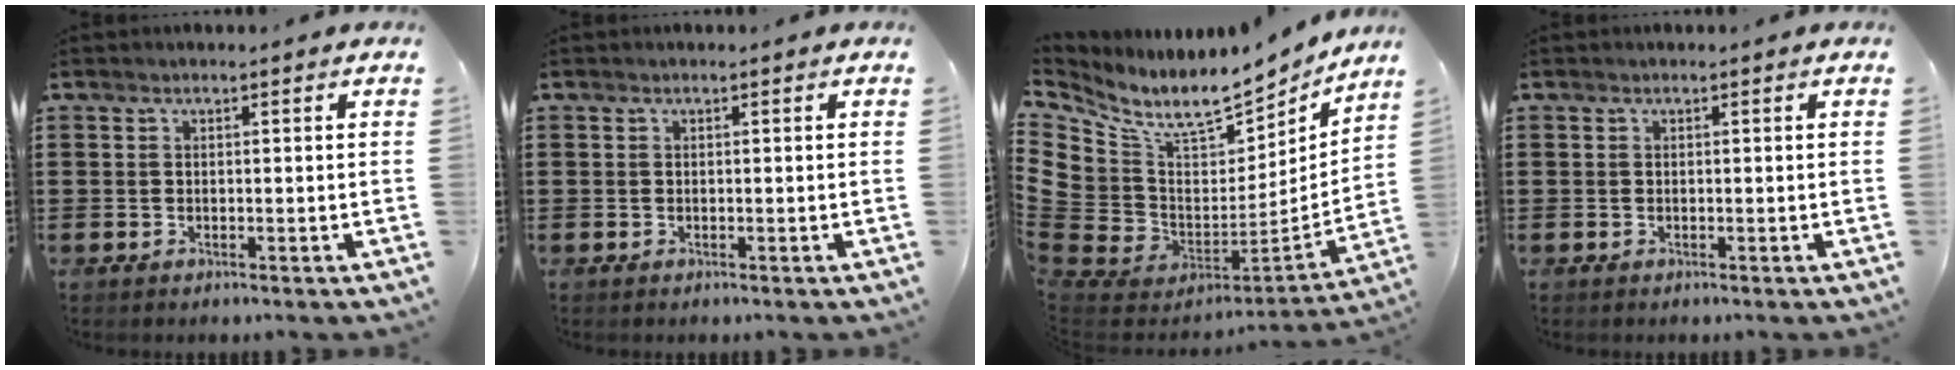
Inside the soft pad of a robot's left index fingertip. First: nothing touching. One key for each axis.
{"total": 0.0}
{"total": 9.5, "fx": 7.5, "fy": 5.0, "fz": 3.0, "tx": -0.112, "ty": -0.064, "tz": 0.133}
{"total": 0.0}